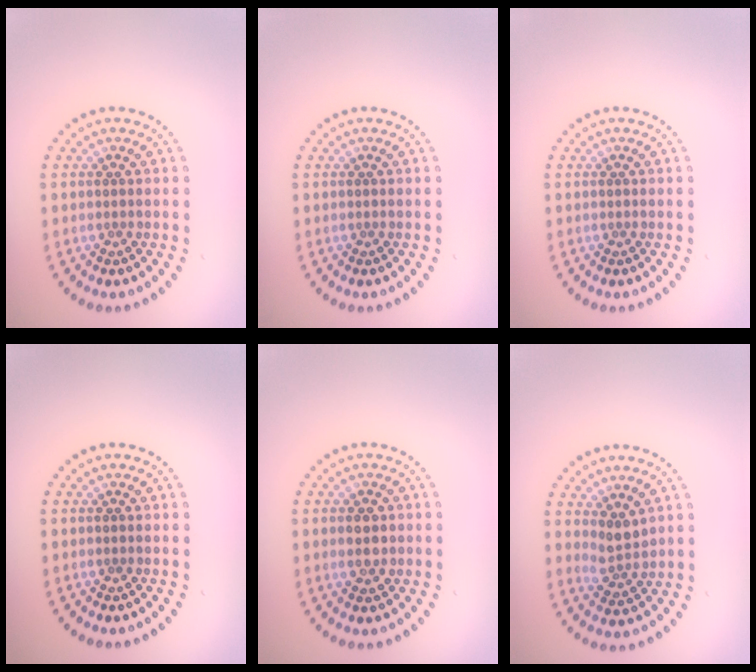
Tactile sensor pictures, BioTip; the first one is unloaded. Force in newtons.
{"total": 0.0}
{"total": 0.0}
{"total": 0.0}
{"total": 2.1, "press": 2.1, "slide": 0.2}
{"total": 2.1, "press": 1.7, "slide": 1.2}